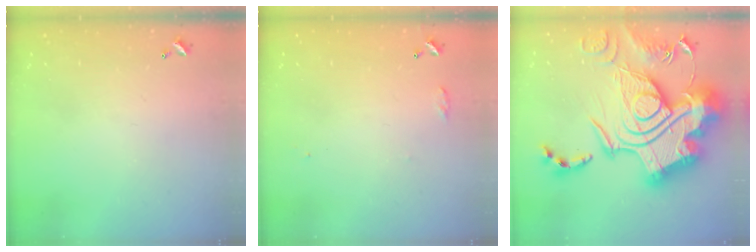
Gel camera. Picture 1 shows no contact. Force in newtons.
{"total": 6.3, "press": 6.3, "slide": 0.8}
{"total": 0.7, "press": 0.7, "slide": 0.1}